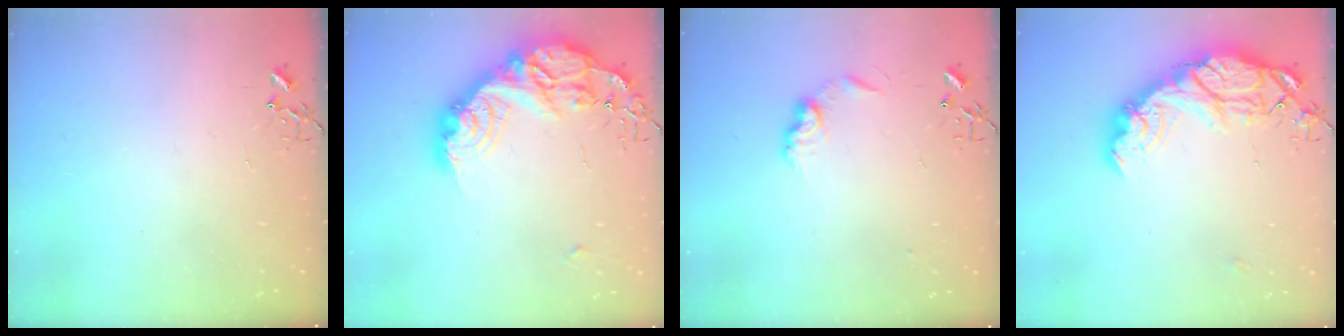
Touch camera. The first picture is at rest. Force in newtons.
{"total": 24.7, "press": 24.6, "slide": 2.0}
{"total": 8.4, "press": 8.4, "slide": 0.3}
{"total": 19.2, "press": 19.1, "slide": 1.5}